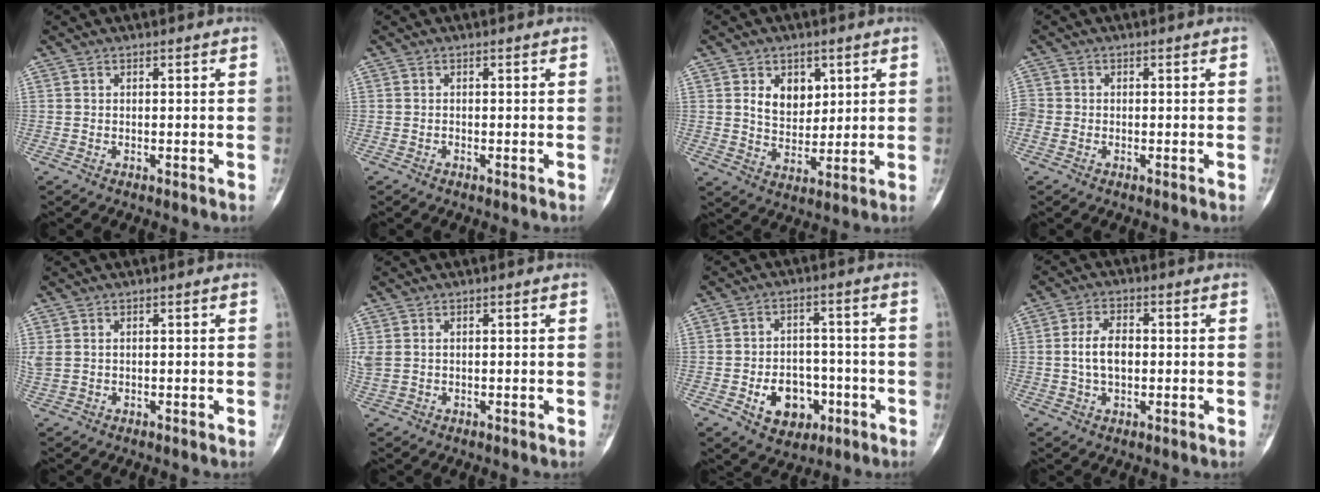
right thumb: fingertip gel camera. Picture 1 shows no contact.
{"total": 0.0}
{"total": 7.5, "force": [2.8, 5.4, 4.5], "torque": [-0.041, -0.020, 0.052]}
{"total": 2.9, "force": [-0.4, 2.5, 1.3], "torque": [-0.030, 0.005, -0.008]}
{"total": 2.4, "force": [0.7, 1.6, 1.6], "torque": [-0.055, 0.011, 0.021]}
{"total": 2.9, "force": [0.6, 2.0, 2.0], "torque": [-0.066, 0.011, 0.021]}
{"total": 9.9, "force": [-3.5, 7.5, 5.4], "torque": [-0.046, 0.027, -0.046]}
{"total": 6.1, "force": [-0.1, 3.6, 4.9], "torque": [-0.086, 0.012, -0.003]}